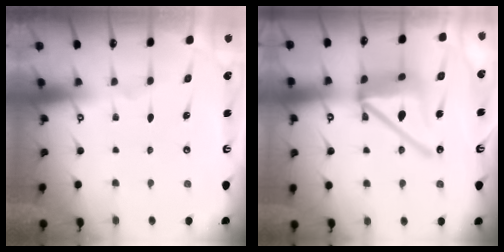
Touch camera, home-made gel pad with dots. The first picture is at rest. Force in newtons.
{"total": 18.2, "press": 18.1, "slide": 1.9}